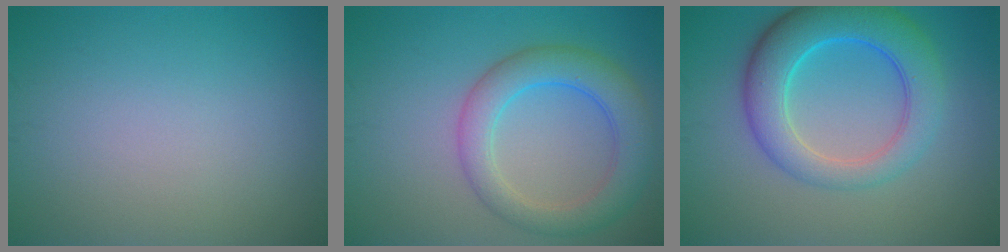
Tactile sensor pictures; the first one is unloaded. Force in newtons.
{"total": 5.5, "press": 5.5, "slide": 0.2}
{"total": 7.0, "press": 7.0, "slide": 0.2}